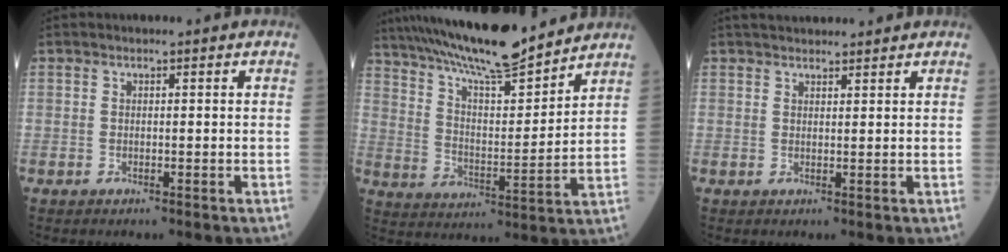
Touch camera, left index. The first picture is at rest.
{"total": 17.6, "force": [15.4, 1.5, 8.4], "torque": [-0.150, 0.007, 0.258]}
{"total": 6.4, "force": [5.9, 1.1, 2.3], "torque": [-0.030, 0.034, 0.086]}